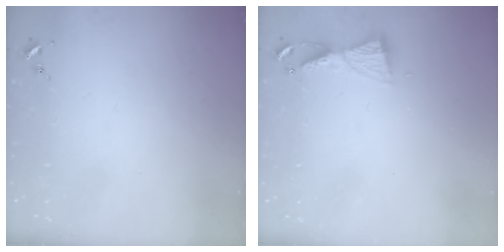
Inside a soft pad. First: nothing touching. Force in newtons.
{"total": 5.4, "press": 5.4, "slide": 0.5}